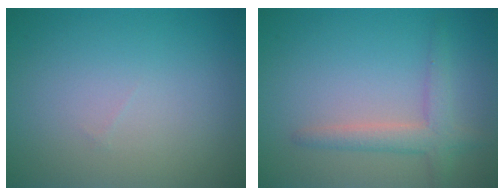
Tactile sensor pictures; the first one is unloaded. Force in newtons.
{"total": 2.7, "press": 2.7, "slide": 0.2}